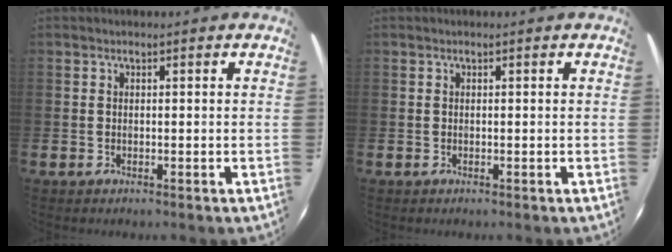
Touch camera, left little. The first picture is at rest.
{"total": 0.0}